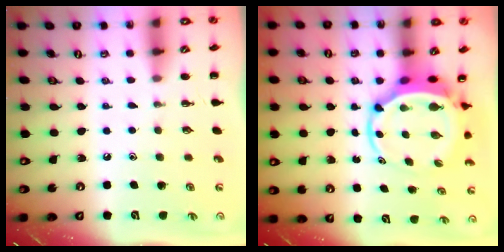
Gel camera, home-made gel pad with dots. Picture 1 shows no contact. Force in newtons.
{"total": 5.4, "press": 5.3, "slide": 1.3}